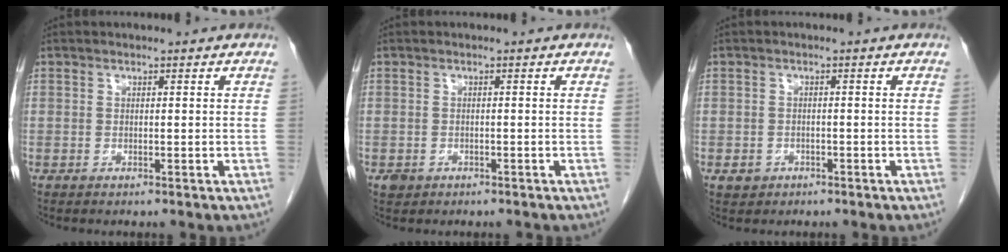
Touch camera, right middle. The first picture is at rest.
{"total": 1.5, "force": [-0.9, 1.2, 0.4], "torque": [-0.012, 0.003, -0.009]}
{"total": 2.1, "force": [-1.1, 1.7, 0.4], "torque": [-0.008, 0.006, -0.011]}